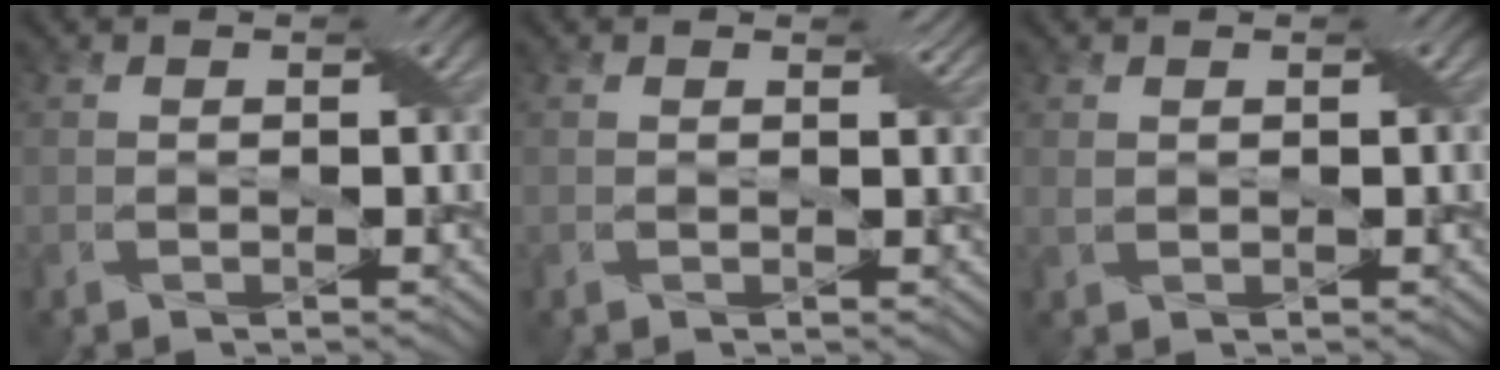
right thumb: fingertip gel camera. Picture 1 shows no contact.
{"total": 1.1, "force": [0.8, 0.4, 0.7], "torque": [-0.014, -0.003, 0.015]}
{"total": 0.6, "force": [0.4, 0.4, 0.3], "torque": [-0.012, 0.001, 0.012]}